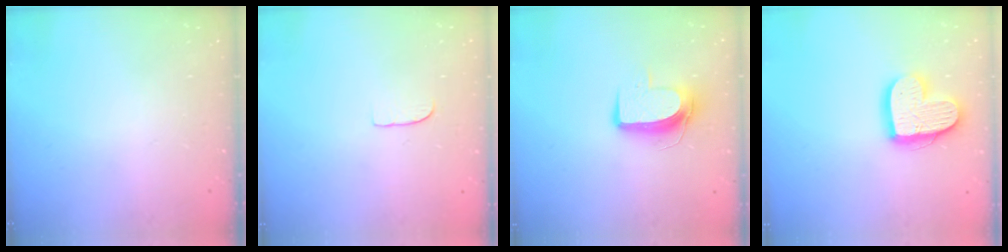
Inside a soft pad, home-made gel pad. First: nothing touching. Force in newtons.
{"total": 4.5, "press": 4.5, "slide": 0.3}
{"total": 9.7, "press": 9.7, "slide": 0.8}
{"total": 16.1, "press": 16.1, "slide": 1.3}